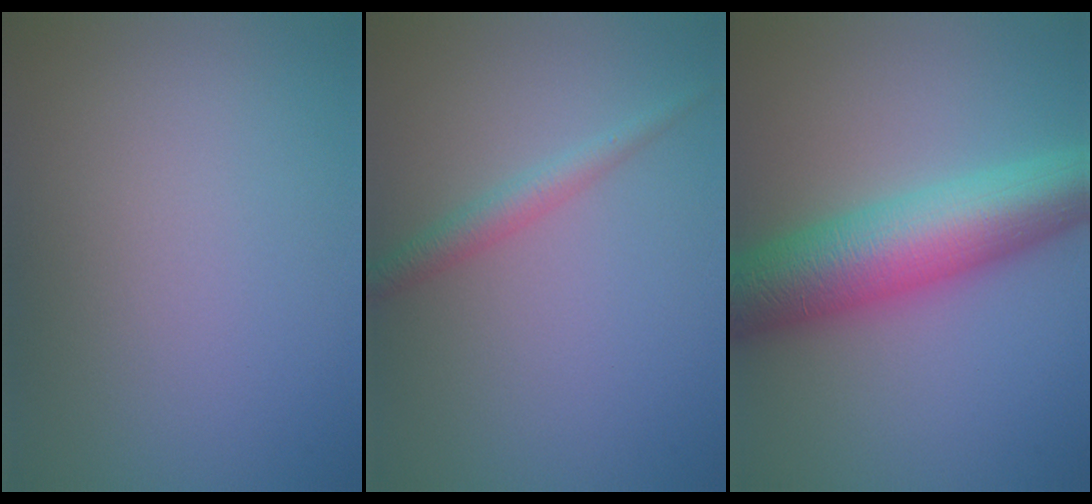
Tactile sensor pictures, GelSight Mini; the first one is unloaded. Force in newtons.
{"total": 2.0, "press": 2.0, "slide": 0.0}
{"total": 9.8, "press": 9.8, "slide": 0.2}